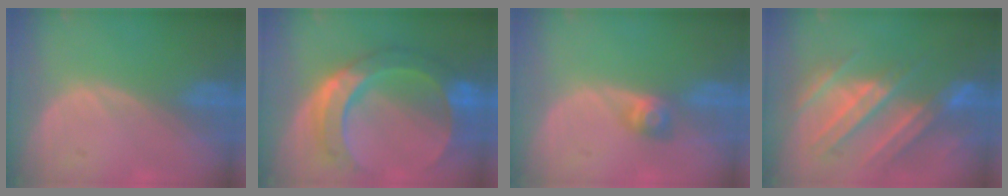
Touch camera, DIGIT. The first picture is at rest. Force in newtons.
{"total": 10.8, "press": 10.7, "slide": 1.1}
{"total": 2.8, "press": 2.5, "slide": 1.3}
{"total": 10.1, "press": 9.5, "slide": 3.4}